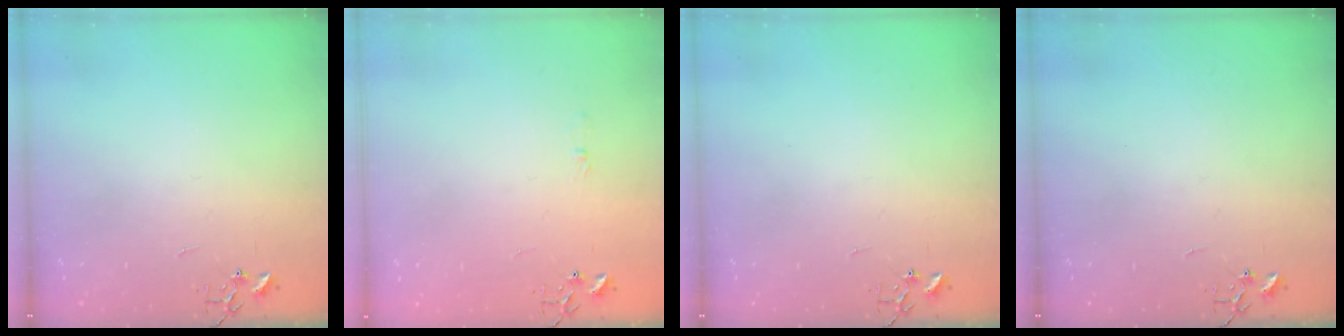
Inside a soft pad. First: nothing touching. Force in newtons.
{"total": 3.3, "press": 3.2, "slide": 0.4}
{"total": 0.0}
{"total": 0.0}